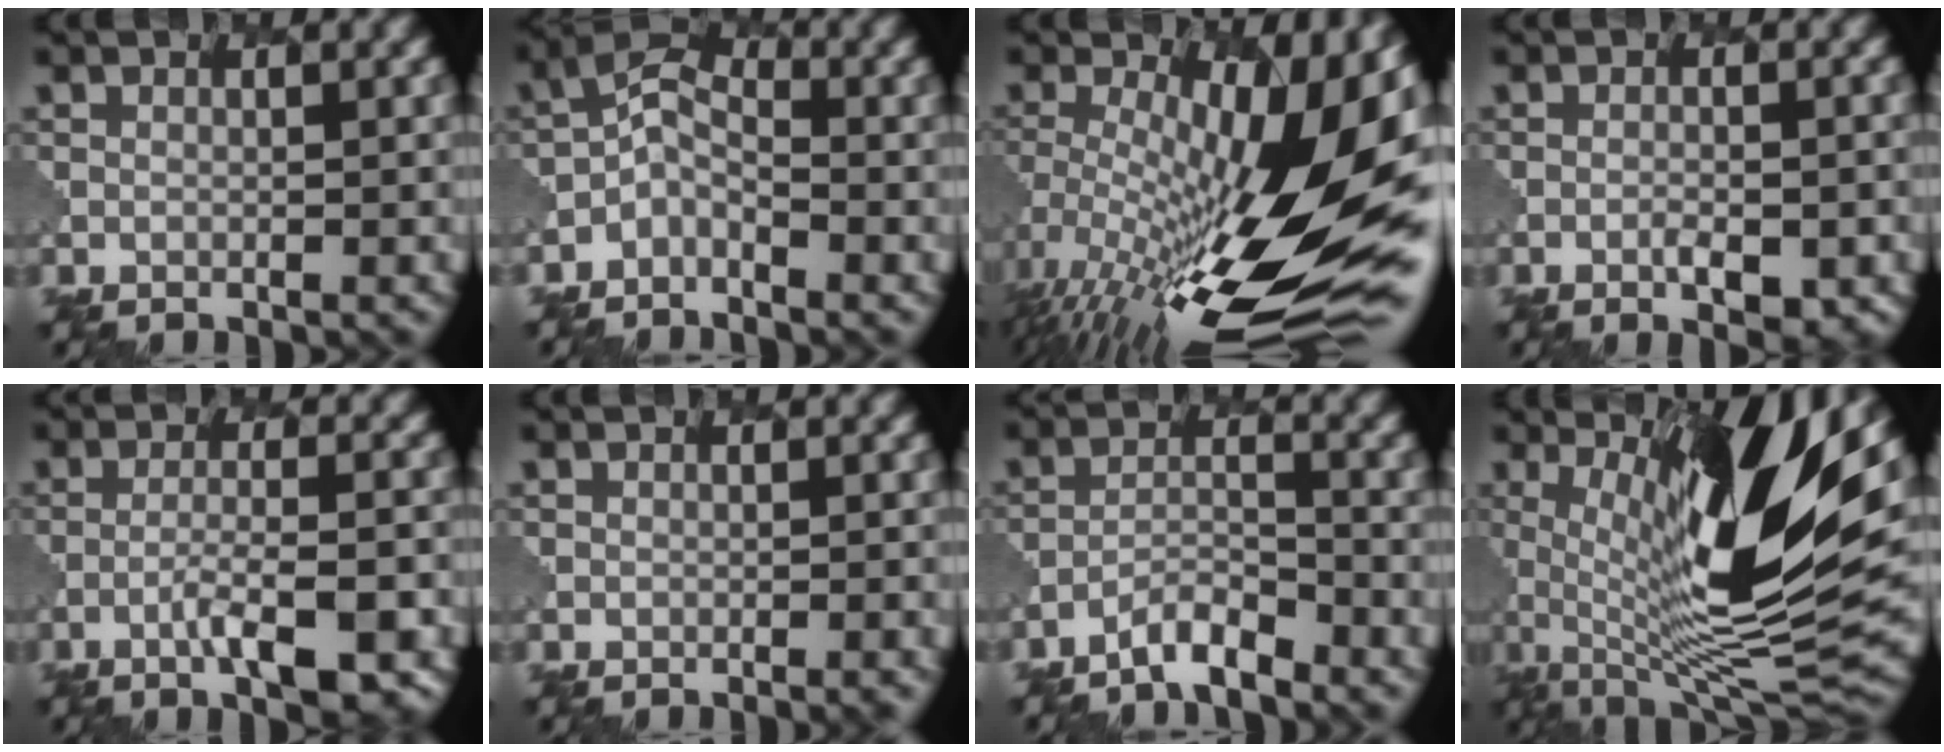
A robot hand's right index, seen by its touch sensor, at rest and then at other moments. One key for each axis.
{"total": 2.5, "fx": -1.5, "fy": 1.3, "fz": 1.5, "tx": -0.030, "ty": 0.010, "tz": -0.037}
{"total": 17.5, "fx": -1.1, "fy": 6.3, "fz": 16.3, "tx": -0.264, "ty": 0.001, "tz": -0.015}
{"total": 2.6, "fx": -1.1, "fy": 0.8, "fz": 2.2, "tx": -0.043, "ty": -0.004, "tz": -0.012}
{"total": 5.5, "fx": -2.5, "fy": 1.2, "fz": 4.7, "tx": -0.082, "ty": 0.002, "tz": -0.037}
{"total": 0.6, "fx": -0.4, "fy": 0.1, "fz": 0.4, "tx": 0.004, "ty": -0.001, "tz": -0.007}
{"total": 3.0, "fx": -2.6, "fy": 0.5, "fz": 1.3, "tx": -0.024, "ty": 0.003, "tz": -0.053}
{"total": 14.4, "fx": 3.1, "fy": 3.8, "fz": 13.5, "tx": -0.223, "ty": -0.002, "tz": 0.068}